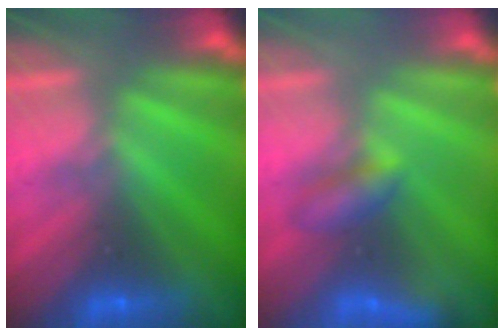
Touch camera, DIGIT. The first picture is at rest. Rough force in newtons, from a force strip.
{"total": 2.1}